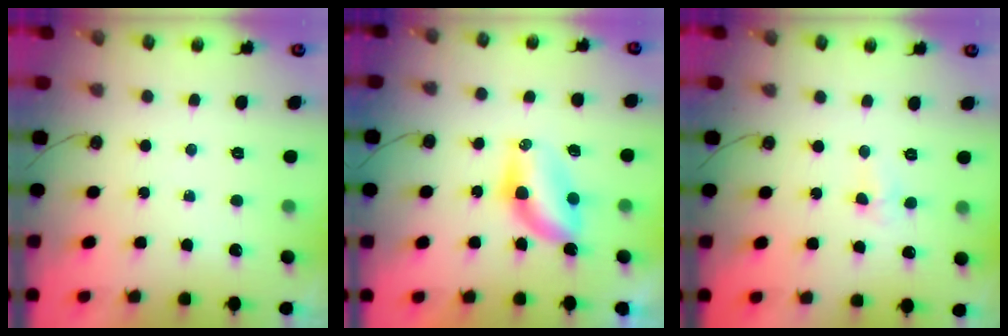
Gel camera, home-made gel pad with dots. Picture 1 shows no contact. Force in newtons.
{"total": 6.3, "press": 6.3, "slide": 0.2}
{"total": 2.7, "press": 2.6, "slide": 0.6}